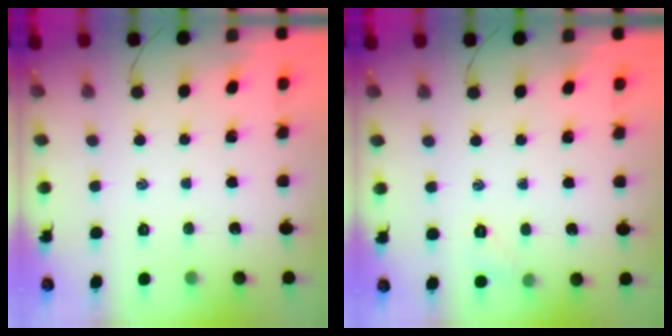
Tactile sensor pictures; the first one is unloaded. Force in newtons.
{"total": 3.8, "press": 3.6, "slide": 1.0}